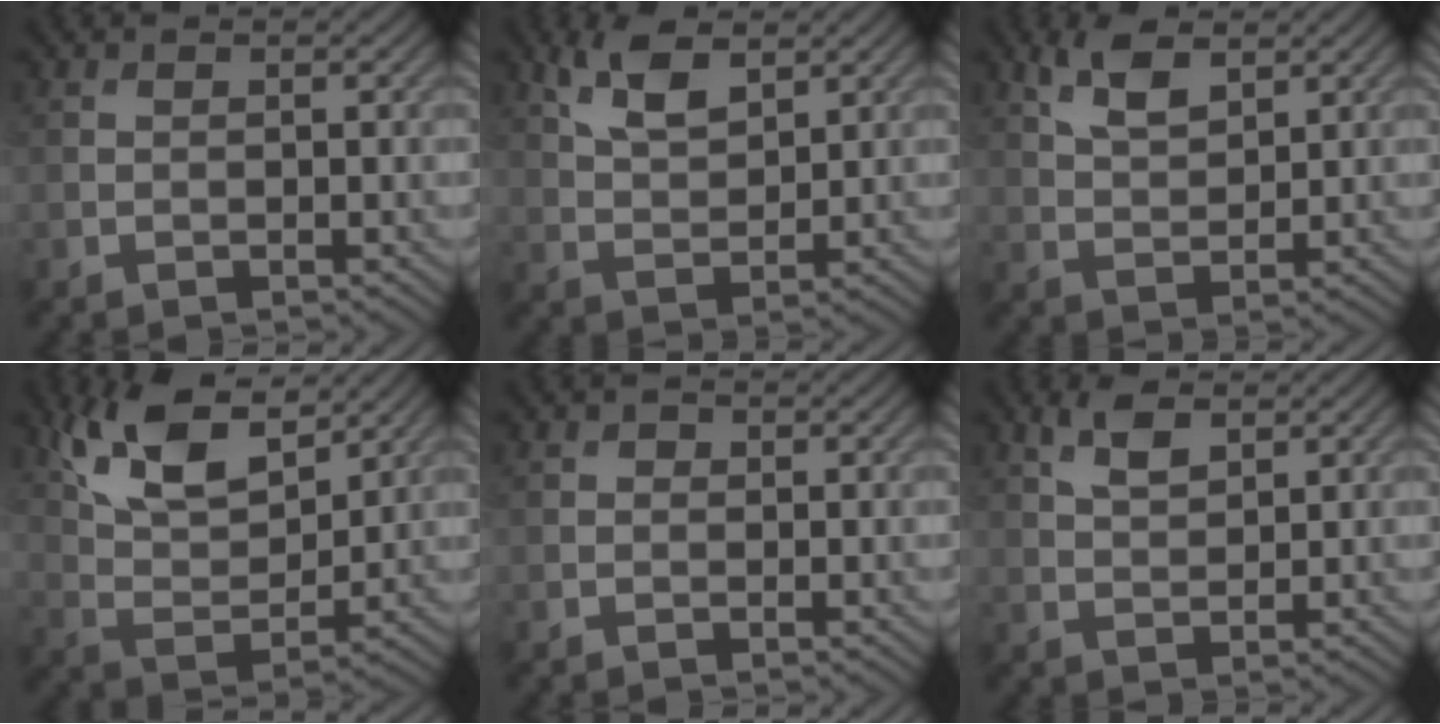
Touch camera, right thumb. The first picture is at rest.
{"total": 5.7, "force": [3.4, 2.4, 3.9], "torque": [-0.089, 0.002, 0.071]}
{"total": 4.8, "force": [2.9, 2.0, 3.2], "torque": [-0.077, 0.002, 0.061]}
{"total": 11.7, "force": [7.6, 4.7, 7.6], "torque": [-0.161, 0.002, 0.140]}
{"total": 0.6, "force": [0.1, 0.5, 0.2], "torque": [0.003, -0.005, -0.003]}
{"total": 3.4, "force": [2.1, 1.4, 2.2], "torque": [-0.052, 0.001, 0.043]}